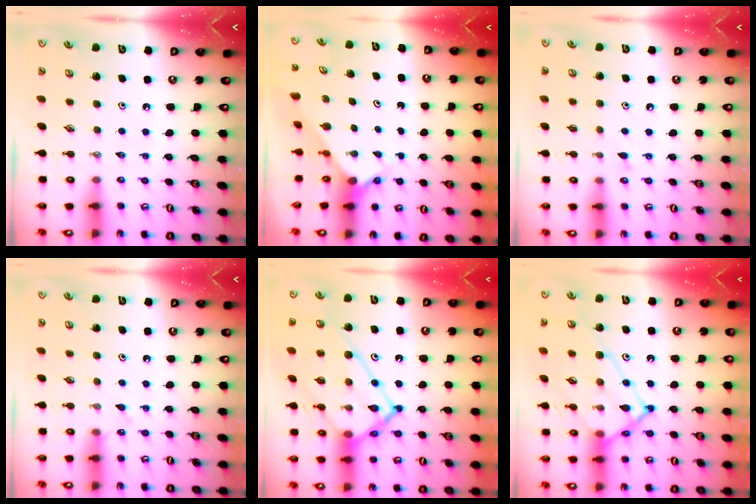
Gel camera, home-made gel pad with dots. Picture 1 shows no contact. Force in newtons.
{"total": 1.7, "press": 1.7, "slide": 0.1}
{"total": 7.2, "press": 7.1, "slide": 0.5}
{"total": 6.0, "press": 6.0, "slide": 0.7}
{"total": 22.5, "press": 22.4, "slide": 2.0}
{"total": 19.1, "press": 19.0, "slide": 1.9}